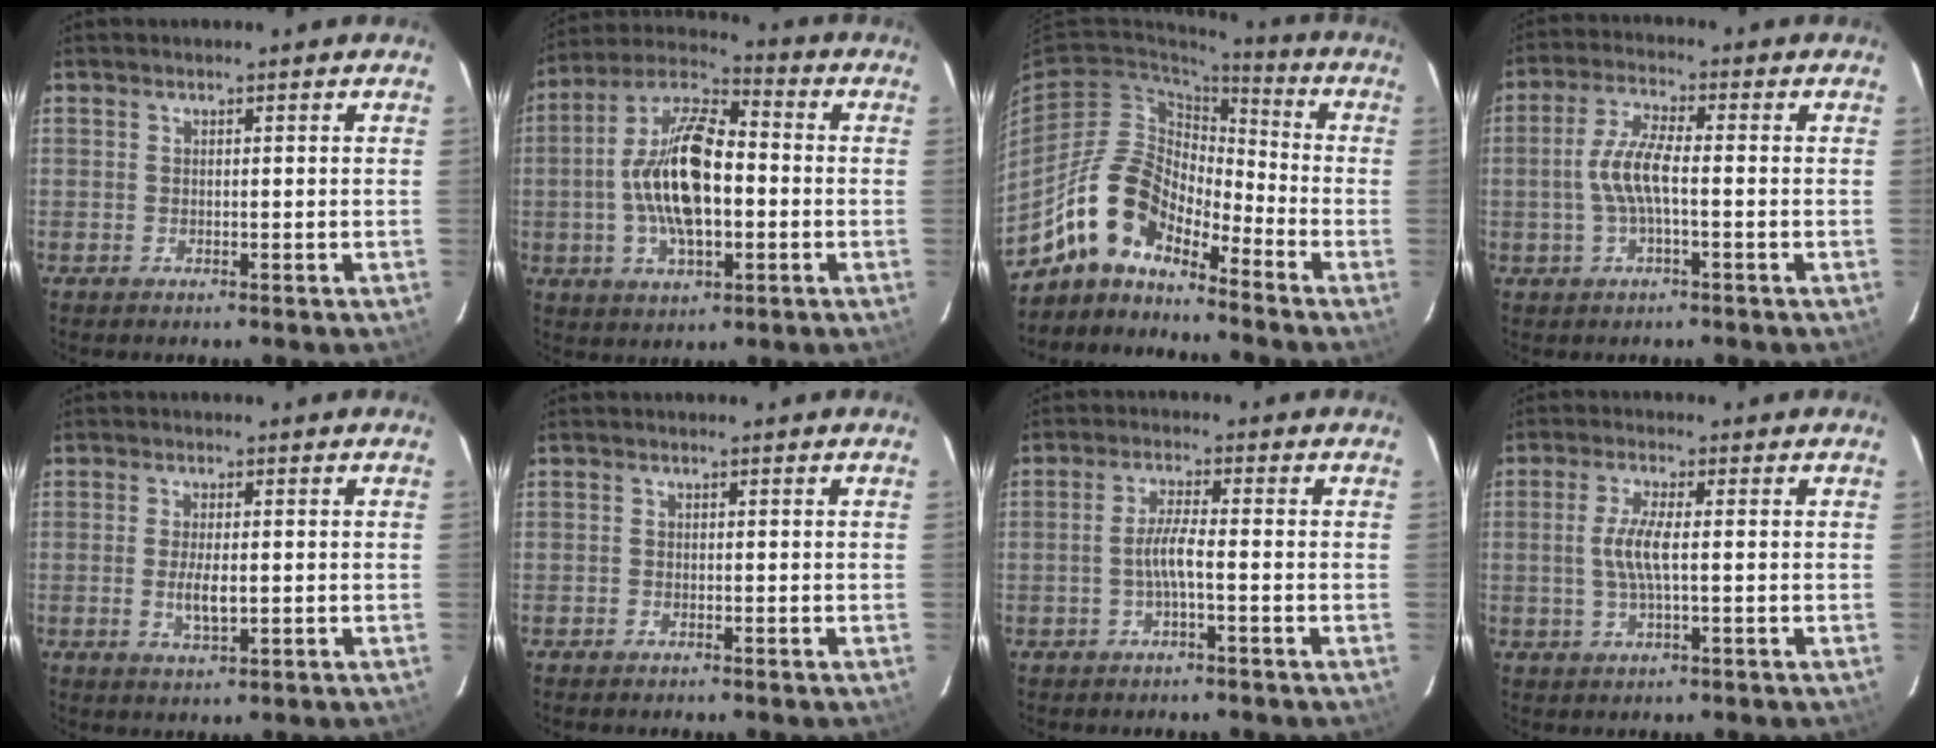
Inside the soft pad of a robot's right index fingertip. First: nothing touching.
{"total": 16.1, "force": [-1.7, 7.0, 14.4], "torque": [-0.284, 0.009, -0.035]}
{"total": 12.5, "force": [-9.8, 5.3, 5.7], "torque": [-0.109, 0.021, -0.196]}
{"total": 6.9, "force": [-1.0, 1.7, 6.6], "torque": [-0.138, 0.007, -0.020]}
{"total": 4.1, "force": [-0.6, 1.5, 3.8], "torque": [-0.072, -0.007, -0.009]}
{"total": 0.7, "force": [-0.7, 0.2, 0.0], "torque": [-0.002, 0.002, -0.015]}
{"total": 3.7, "force": [-1.3, 0.0, 3.5], "torque": [-0.074, 0.004, -0.025]}
{"total": 5.2, "force": [-0.1, 0.9, 5.2], "torque": [-0.102, 0.000, -0.001]}